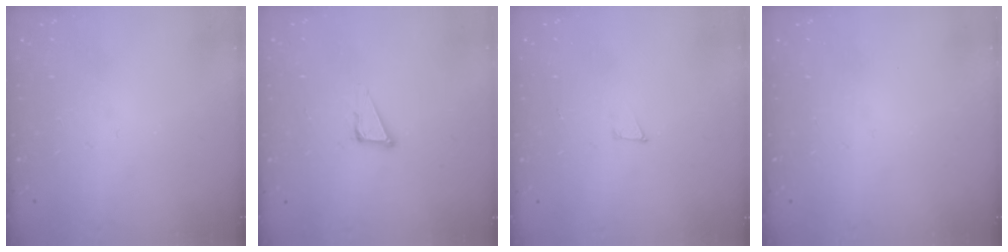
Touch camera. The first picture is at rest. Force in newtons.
{"total": 5.3, "press": 5.3, "slide": 0.3}
{"total": 3.2, "press": 3.2, "slide": 0.3}
{"total": 0.0}